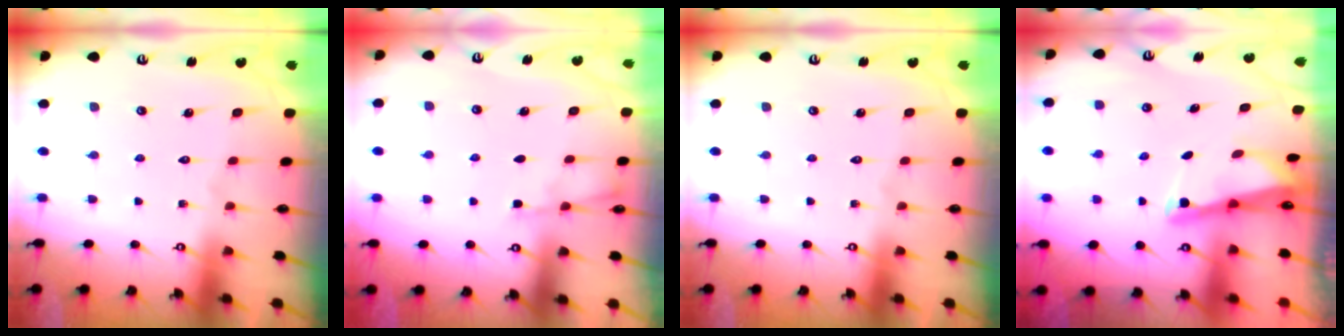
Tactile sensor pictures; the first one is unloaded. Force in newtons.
{"total": 2.4, "press": 2.4, "slide": 0.5}
{"total": 0.0}
{"total": 2.6, "press": 2.6, "slide": 0.2}